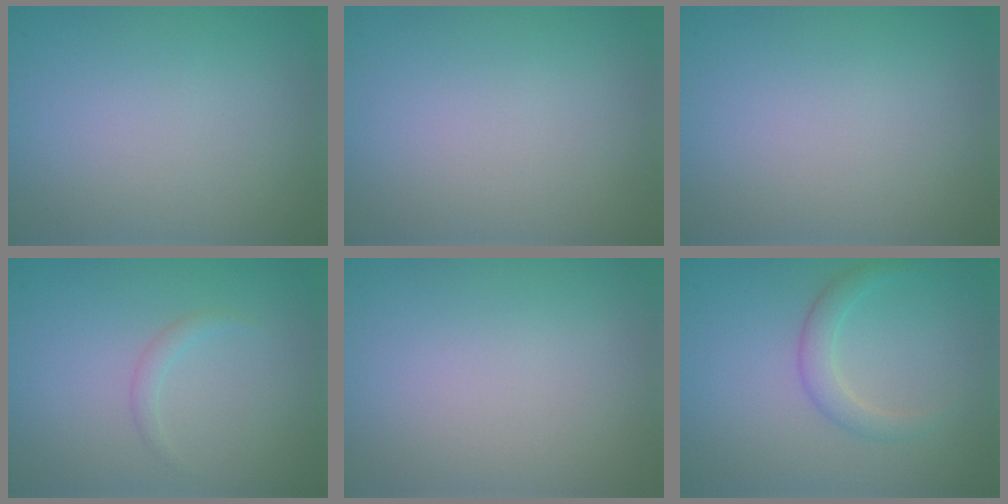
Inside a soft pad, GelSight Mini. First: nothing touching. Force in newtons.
{"total": 0.0}
{"total": 0.0}
{"total": 0.9, "press": 0.9, "slide": 0.1}
{"total": 0.0}
{"total": 2.0, "press": 2.0, "slide": 0.0}